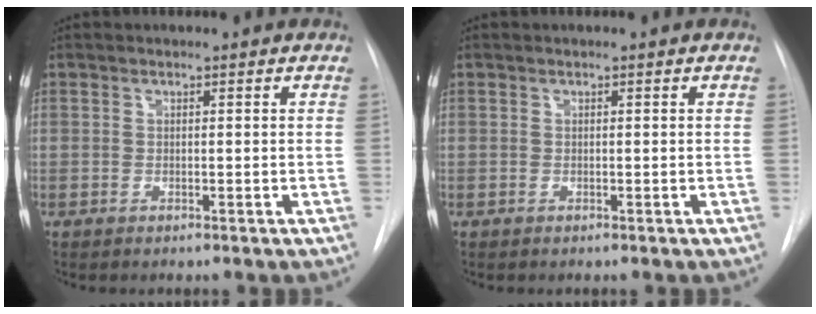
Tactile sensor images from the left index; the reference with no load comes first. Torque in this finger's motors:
{"motor_torque": [-0.01, 0.01, -0.01, 0.00]}